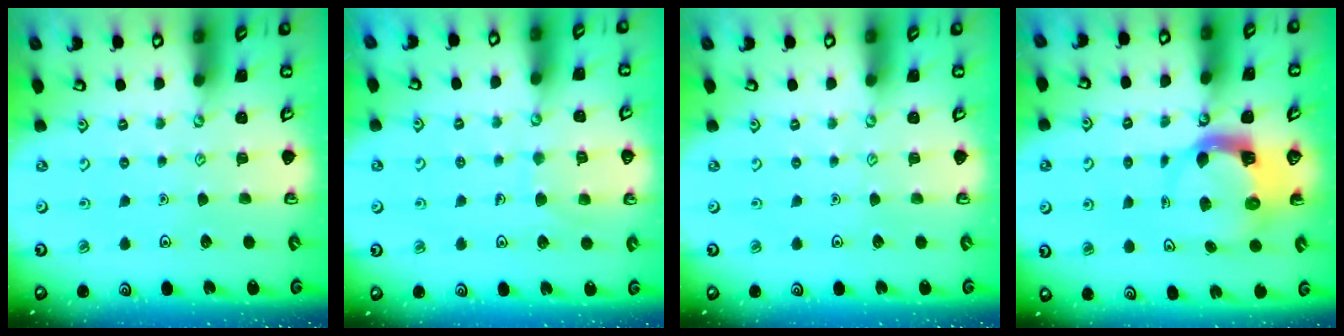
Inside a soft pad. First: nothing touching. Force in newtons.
{"total": 6.0, "press": 6.0, "slide": 0.5}
{"total": 0.0}
{"total": 4.3, "press": 4.3, "slide": 0.6}